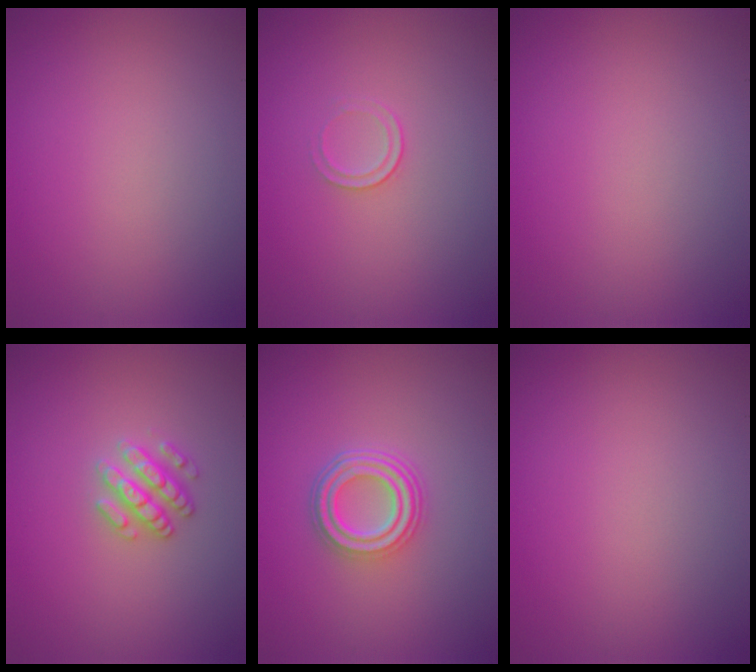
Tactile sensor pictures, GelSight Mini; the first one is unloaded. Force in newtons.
{"total": 1.0, "press": 0.5, "slide": 0.9}
{"total": 0.0}
{"total": 2.5, "press": 2.4, "slide": 0.6}
{"total": 4.5, "press": 3.3, "slide": 3.0}
{"total": 0.0}